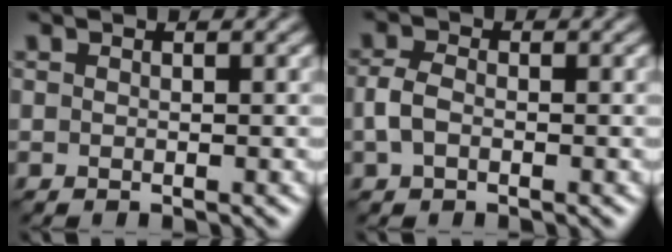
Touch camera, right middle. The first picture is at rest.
{"total": 2.0, "force": [-0.5, 1.3, 1.5], "torque": [-0.037, 0.006, -0.013]}